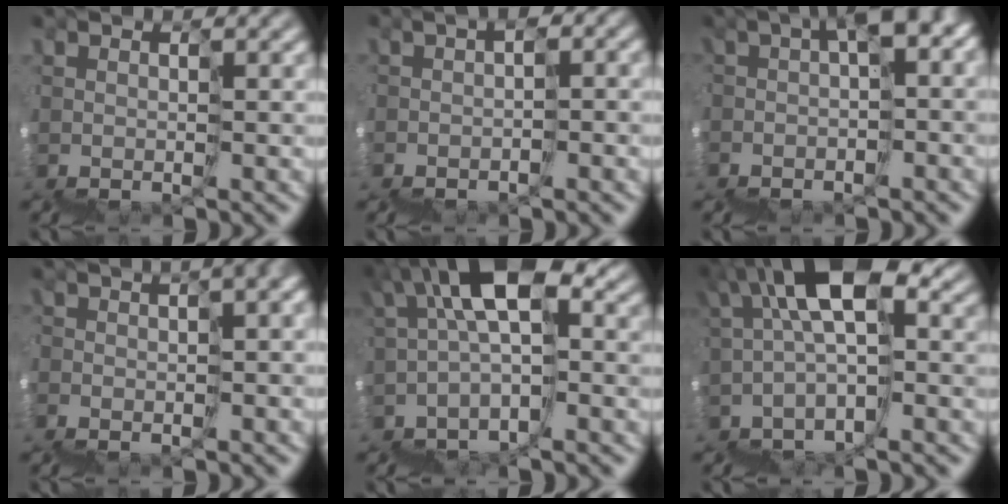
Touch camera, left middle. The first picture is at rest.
{"total": 2.3, "force": [-2.1, 0.2, 1.0], "torque": [-0.018, -0.009, -0.033]}
{"total": 5.0, "force": [-0.7, 1.2, 4.8], "torque": [-0.085, 0.013, -0.015]}
{"total": 7.3, "force": [-0.8, 2.6, 6.8], "torque": [-0.091, 0.026, 0.026]}
{"total": 5.1, "force": [1.0, 1.9, 4.6], "torque": [-0.087, 0.039, 0.003]}
{"total": 5.6, "force": [1.7, 2.0, 5.0], "torque": [-0.090, 0.039, 0.016]}